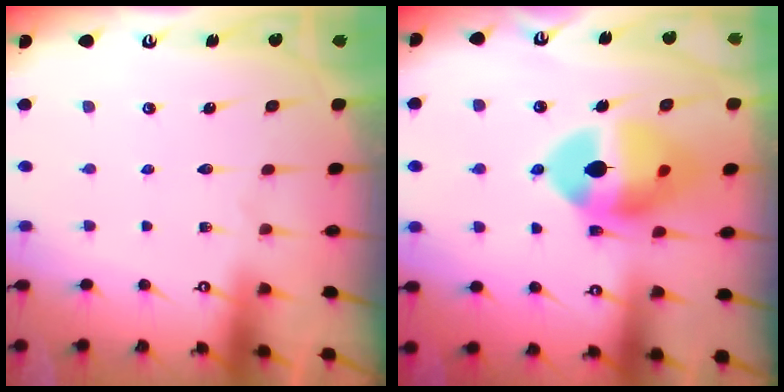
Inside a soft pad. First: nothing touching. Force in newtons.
{"total": 14.6, "press": 14.5, "slide": 2.0}